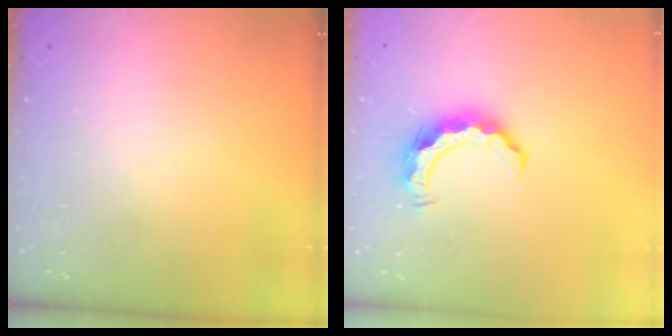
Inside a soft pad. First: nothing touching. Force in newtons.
{"total": 7.8, "press": 7.8, "slide": 0.6}